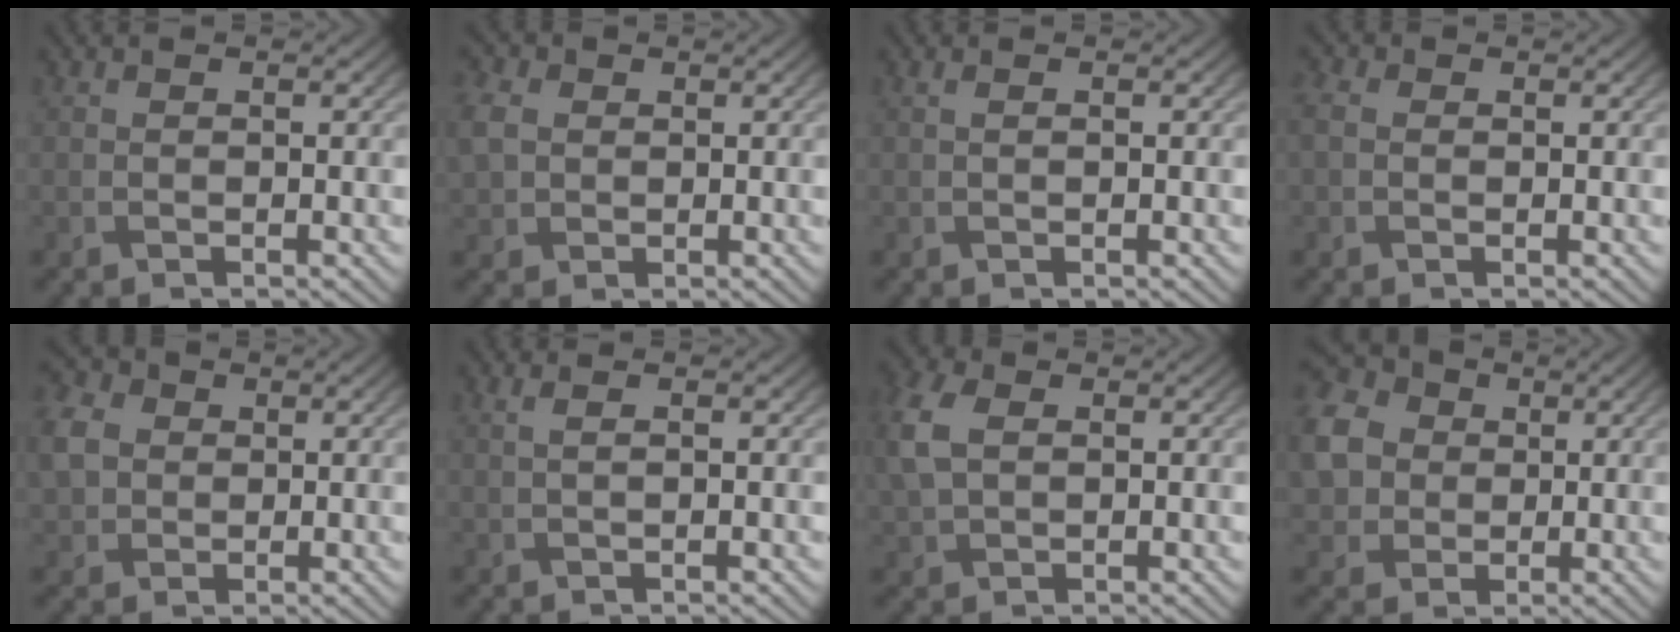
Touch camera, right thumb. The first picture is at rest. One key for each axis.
{"total": 4.6, "fx": 0.6, "fy": 3.8, "fz": 2.6, "tx": -0.091, "ty": 0.005, "tz": 0.010}
{"total": 0.0}
{"total": 2.1, "fx": 0.1, "fy": 1.9, "fz": 1.0, "tx": -0.028, "ty": 0.003, "tz": -0.001}
{"total": 6.3, "fx": 0.8, "fy": 5.3, "fz": 3.3, "tx": -0.107, "ty": 0.010, "tz": 0.008}
{"total": 1.2, "fx": 0.4, "fy": 0.2, "fz": 1.1, "tx": -0.026, "ty": 0.006, "tz": 0.006}
{"total": 5.8, "fx": 1.3, "fy": 4.0, "fz": 4.0, "tx": -0.125, "ty": 0.011, "tz": 0.022}
{"total": 10.3, "fx": 1.3, "fy": 8.9, "fz": 5.0, "tx": -0.158, "ty": -0.001, "tz": 0.021}